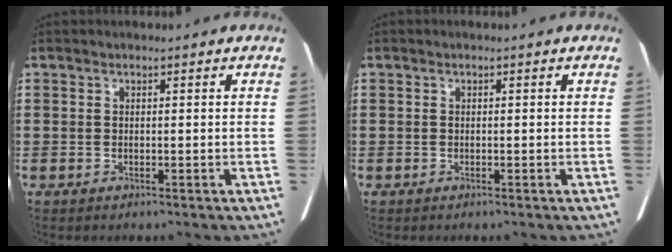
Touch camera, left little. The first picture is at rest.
{"total": 0.0}